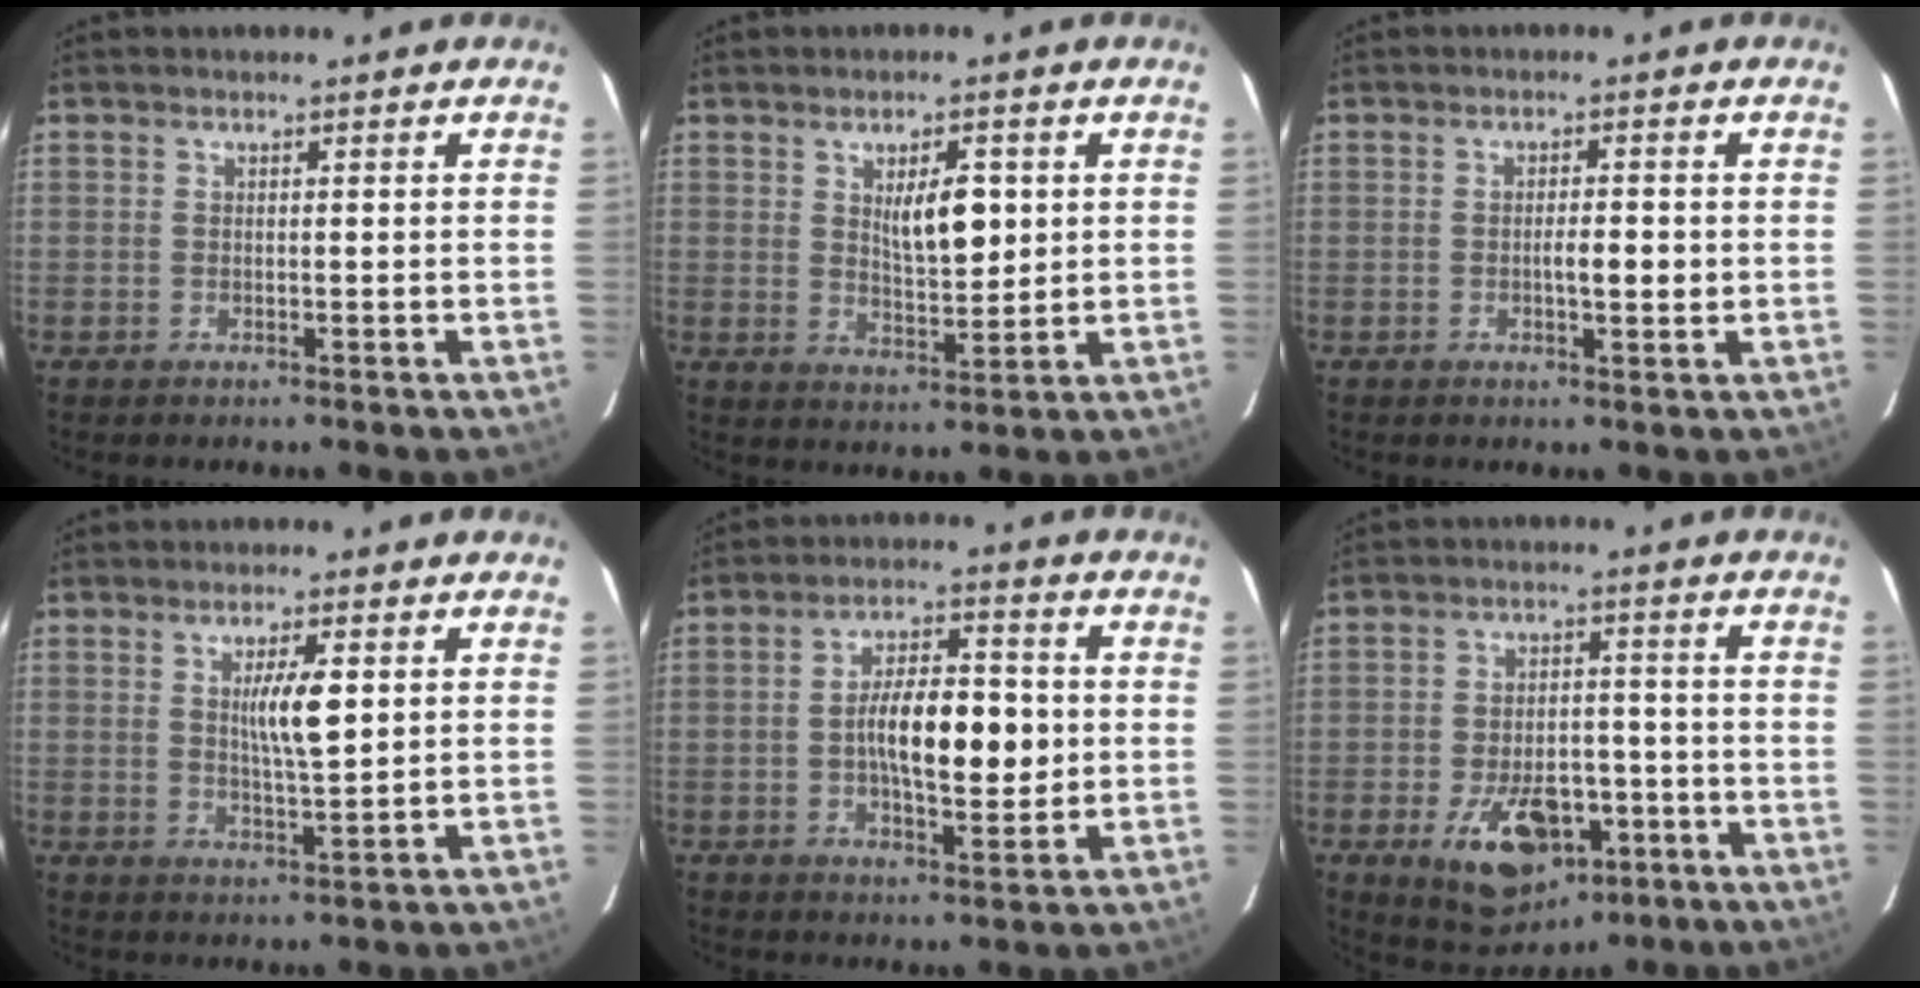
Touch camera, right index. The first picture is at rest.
{"total": 6.5, "force": [1.7, 2.2, 5.8], "torque": [-0.095, -0.003, 0.035]}
{"total": 3.1, "force": [-0.4, 0.6, 3.0], "torque": [-0.049, 0.000, -0.005]}
{"total": 5.7, "force": [1.4, 0.7, 5.5], "torque": [-0.094, -0.004, 0.025]}
{"total": 10.8, "force": [-0.4, 3.7, 10.2], "torque": [-0.176, 0.011, -0.007]}
{"total": 12.2, "force": [-5.5, 6.8, 8.5], "torque": [-0.139, 0.001, -0.077]}